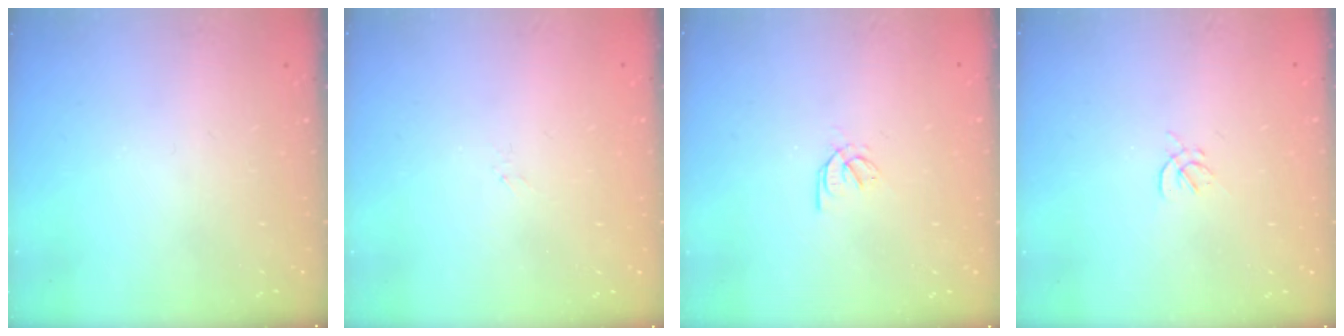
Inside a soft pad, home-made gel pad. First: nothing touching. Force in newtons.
{"total": 1.5, "press": 1.4, "slide": 0.3}
{"total": 2.1, "press": 2.0, "slide": 0.5}
{"total": 1.6, "press": 1.5, "slide": 0.6}